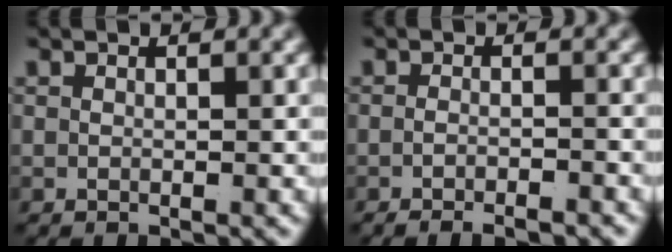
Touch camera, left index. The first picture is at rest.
{"total": 2.8, "force": [-2.6, 0.2, 1.1], "torque": [-0.018, -0.008, -0.040]}